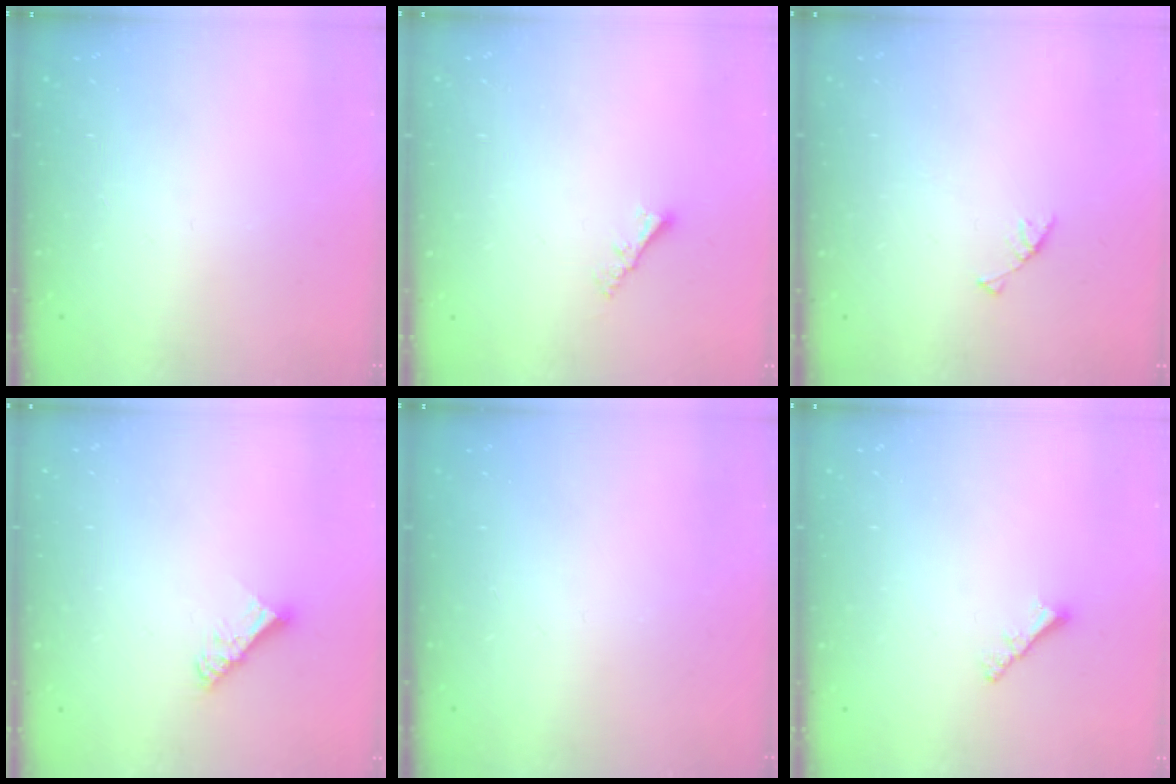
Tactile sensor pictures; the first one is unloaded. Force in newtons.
{"total": 3.0, "press": 3.0, "slide": 0.1}
{"total": 3.0, "press": 3.0, "slide": 0.3}
{"total": 6.7, "press": 6.7, "slide": 0.6}
{"total": 0.0}
{"total": 1.9, "press": 1.8, "slide": 0.5}